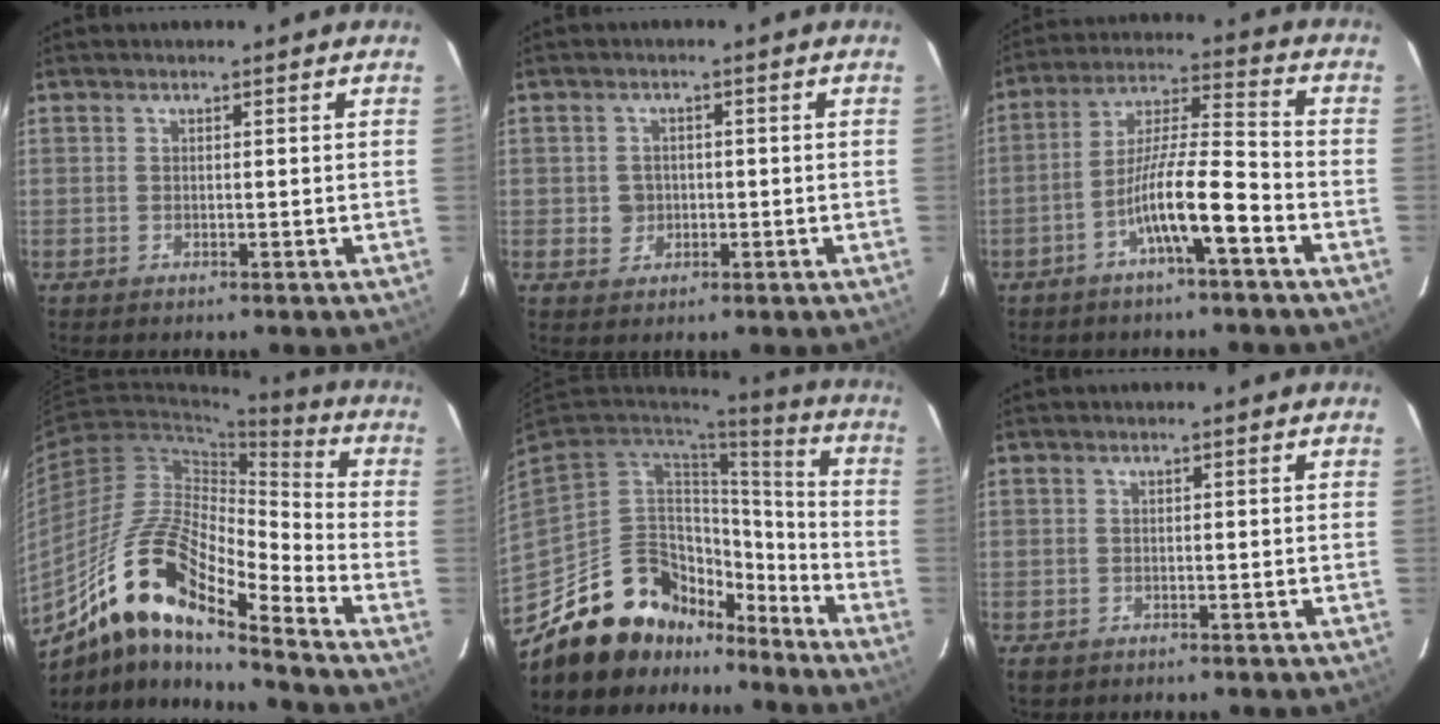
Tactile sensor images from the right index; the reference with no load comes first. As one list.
[{"total": 2.7, "force": [-0.3, 2.5, 0.9], "torque": [-0.011, 0.004, 0.001]}, {"total": 10.4, "force": [-4.9, 0.6, 9.2], "torque": [-0.170, 0.016, -0.089]}, {"total": 16.3, "force": [-10.5, 3.6, 11.9], "torque": [-0.229, 0.020, -0.183]}, {"total": 18.9, "force": [-14.8, 9.8, 6.3], "torque": [-0.116, 0.063, -0.239]}, {"total": 1.5, "force": [-0.6, 1.3, 0.4], "torque": [-0.012, 0.002, -0.003]}]